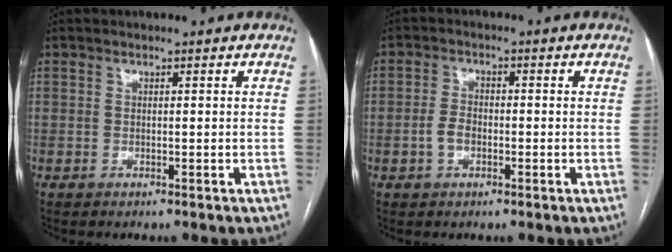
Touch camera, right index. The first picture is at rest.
{"total": 3.2, "force": [-0.9, 2.0, 2.3], "torque": [-0.048, 0.010, -0.017]}